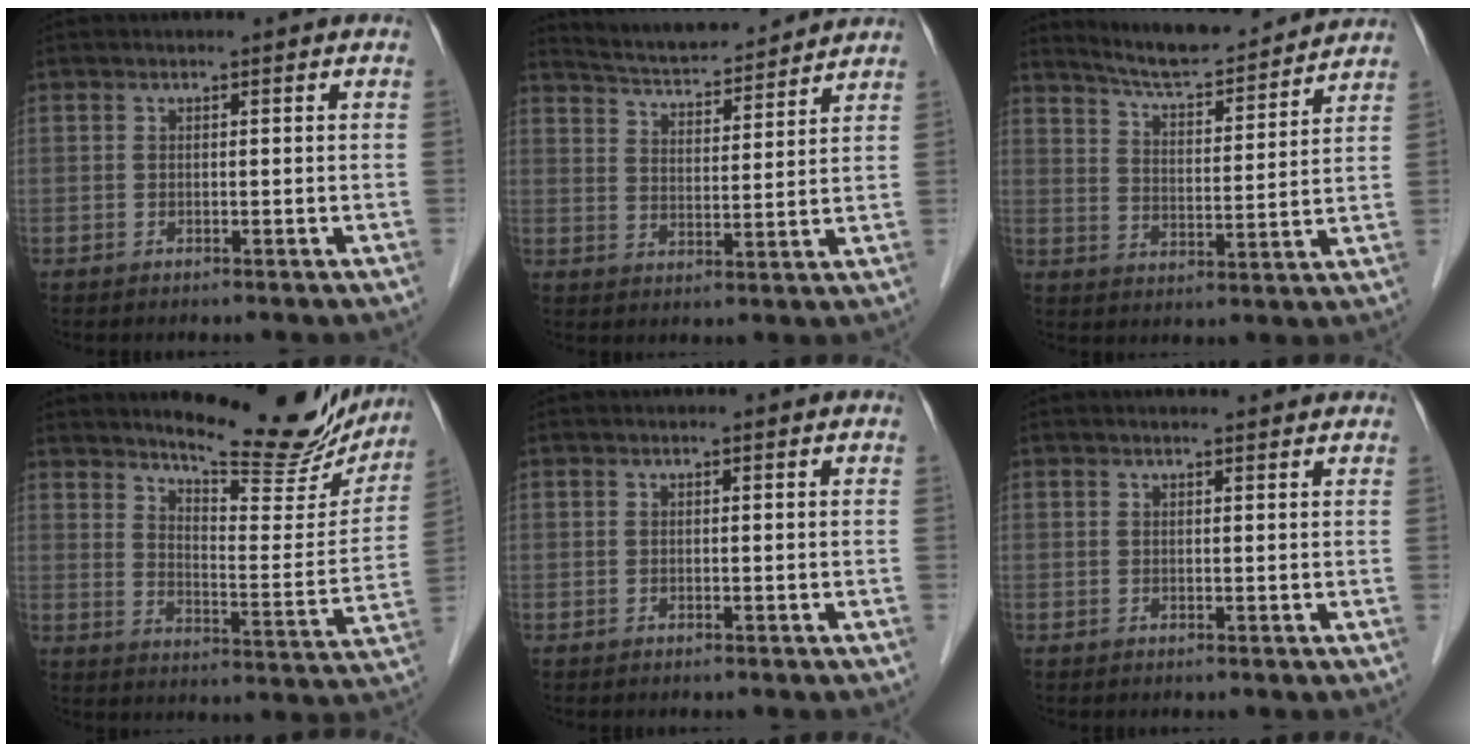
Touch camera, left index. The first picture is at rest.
{"total": 11.9, "force": [11.4, 1.5, 3.2], "torque": [-0.059, 0.015, 0.177]}
{"total": 13.2, "force": [12.5, 1.4, 4.1], "torque": [-0.070, 0.006, 0.188]}
{"total": 17.4, "force": [15.5, 3.7, 7.0], "torque": [-0.086, -0.045, 0.196]}
{"total": 0.0}
{"total": 2.7, "force": [2.6, 0.3, 0.7], "torque": [-0.014, 0.010, 0.029]}